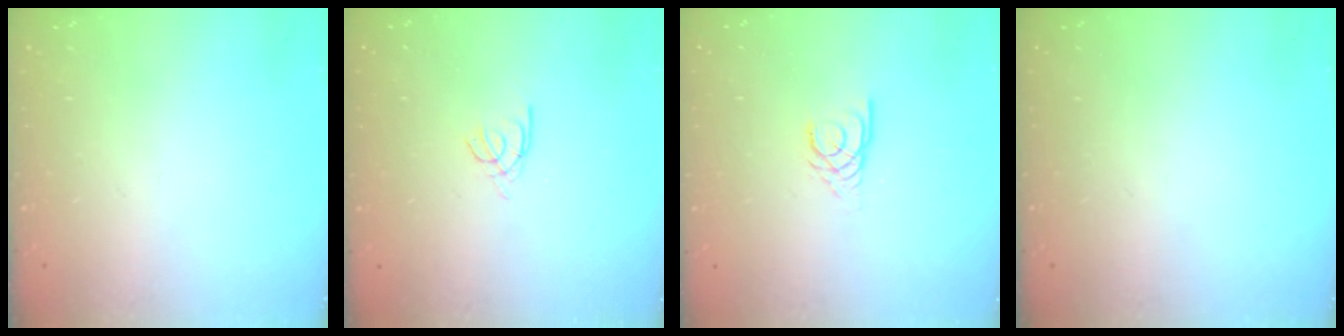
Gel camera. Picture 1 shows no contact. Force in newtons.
{"total": 2.2, "press": 2.2, "slide": 0.2}
{"total": 1.3, "press": 1.3, "slide": 0.2}
{"total": 0.0}